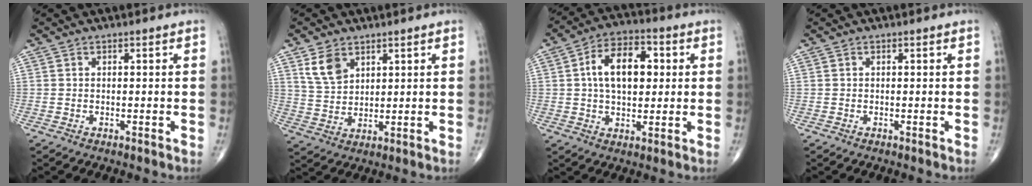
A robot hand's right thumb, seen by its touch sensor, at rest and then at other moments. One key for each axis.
{"total": 6.5, "fx": 3.5, "fy": 4.1, "fz": 3.5, "tx": -0.054, "ty": -0.016, "tz": 0.077}
{"total": 12.6, "fx": 2.1, "fy": 7.4, "fz": 10.0, "tx": -0.148, "ty": 0.014, "tz": 0.029}
{"total": 0.0}